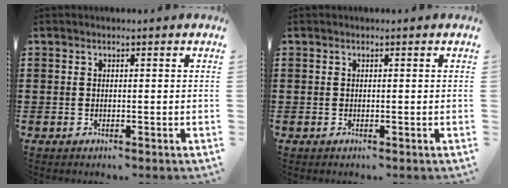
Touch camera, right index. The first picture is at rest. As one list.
[{"total": 0.0}]